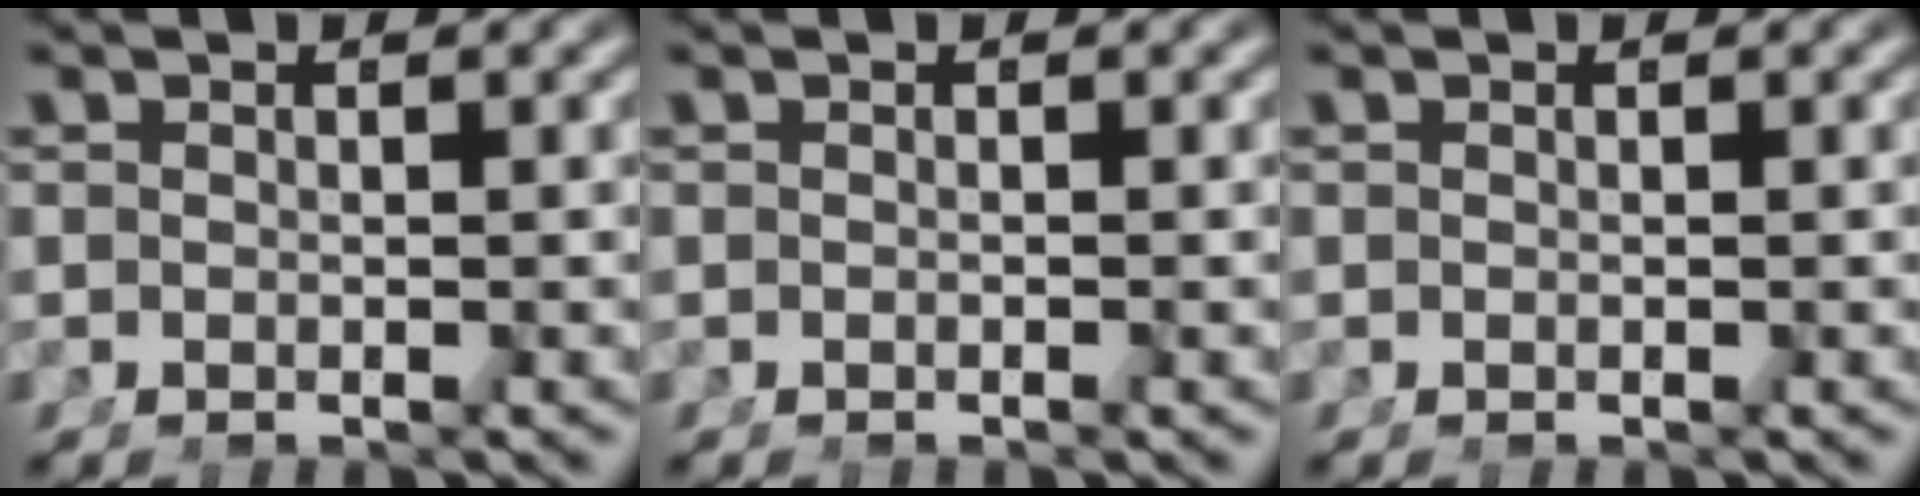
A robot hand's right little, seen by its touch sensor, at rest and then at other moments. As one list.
[{"total": 0.0}, {"total": 0.0}]